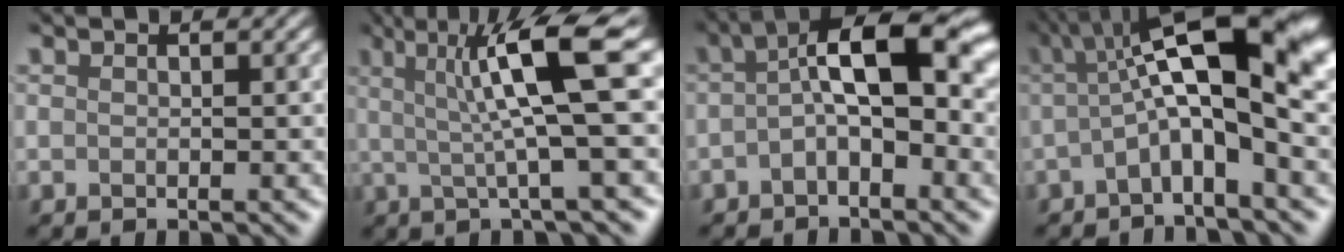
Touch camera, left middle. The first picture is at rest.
{"total": 7.4, "force": [2.1, 0.7, 7.0], "torque": [-0.108, 0.015, 0.043]}
{"total": 5.1, "force": [0.2, 1.2, 4.9], "torque": [-0.091, 0.031, 0.002]}
{"total": 10.2, "force": [1.4, 2.1, 9.9], "torque": [-0.171, 0.029, 0.026]}